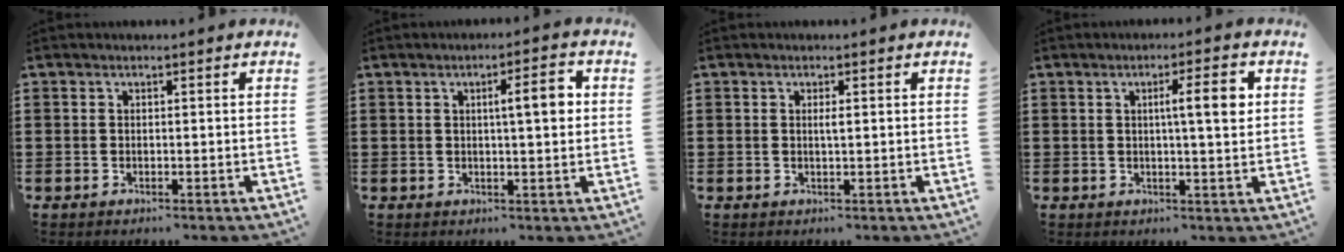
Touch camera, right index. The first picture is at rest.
{"total": 5.0, "force": [1.0, 0.9, 4.8], "torque": [-0.075, 0.001, 0.009]}
{"total": 1.0, "force": [0.2, 0.2, 1.0], "torque": [-0.020, 0.000, 0.003]}
{"total": 5.8, "force": [1.3, 0.7, 5.6], "torque": [-0.090, -0.001, 0.012]}